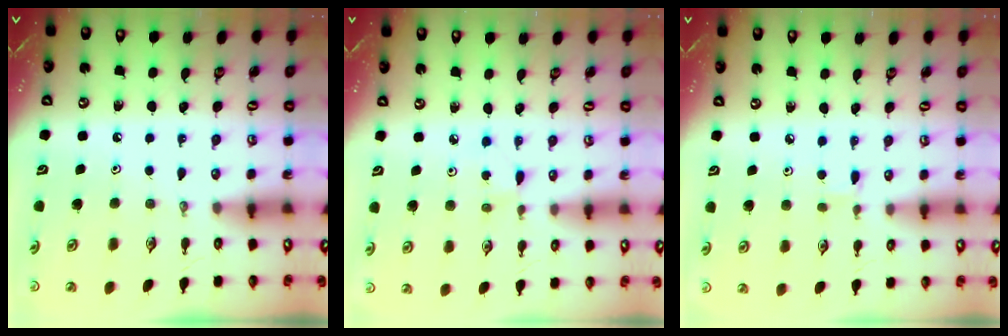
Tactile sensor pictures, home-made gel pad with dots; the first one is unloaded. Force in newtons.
{"total": 2.3, "press": 2.3, "slide": 0.3}
{"total": 2.3, "press": 2.3, "slide": 0.3}